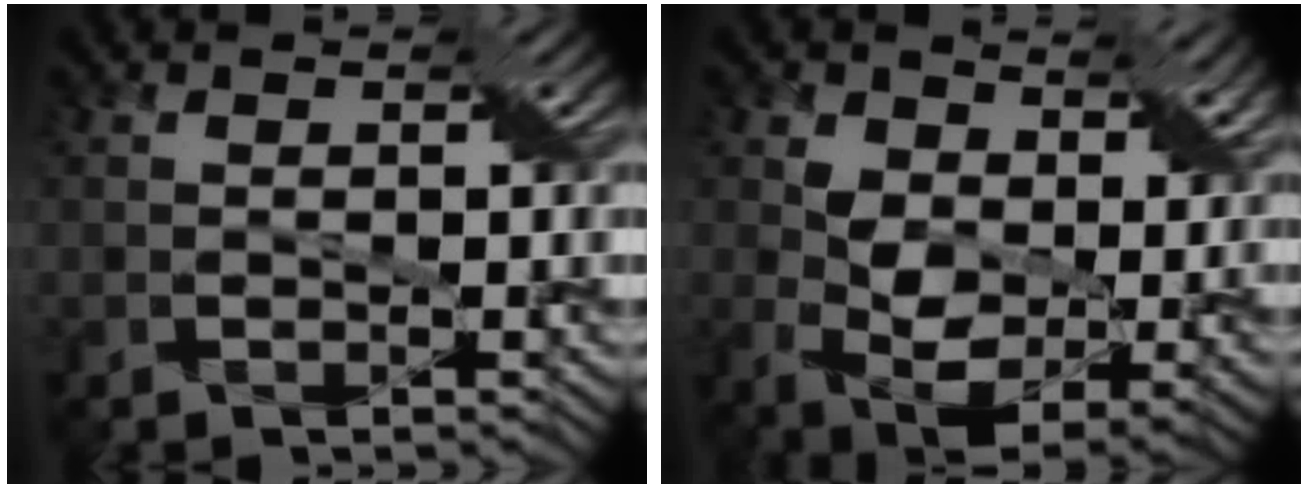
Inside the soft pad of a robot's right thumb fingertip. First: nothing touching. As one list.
[{"total": 10.1, "force": [4.0, 6.4, 6.7], "torque": [-0.151, -0.015, 0.077]}]